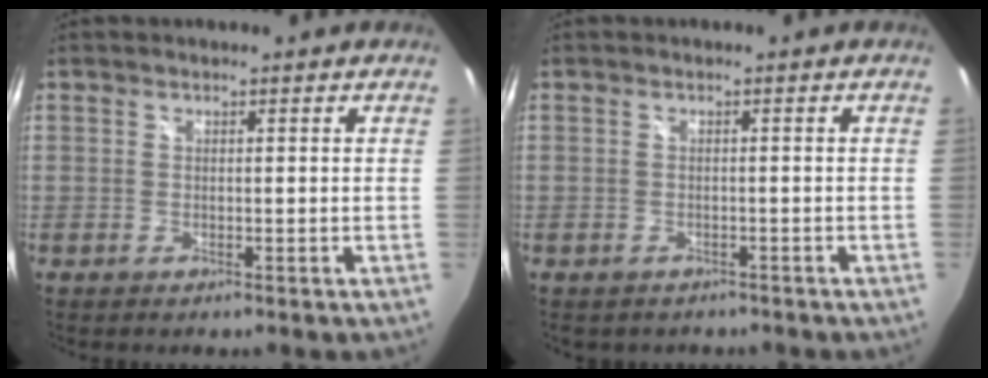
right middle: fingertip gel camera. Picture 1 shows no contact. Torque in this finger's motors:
{"motor_torque": [1.07, -1.07, 0.19, 0.10]}